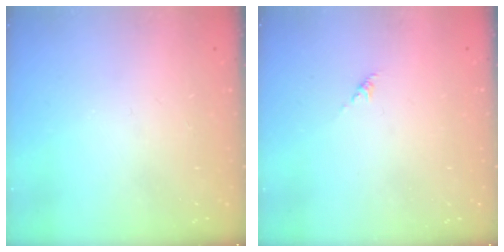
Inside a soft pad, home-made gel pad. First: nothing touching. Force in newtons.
{"total": 0.6, "press": 0.4, "slide": 0.4}